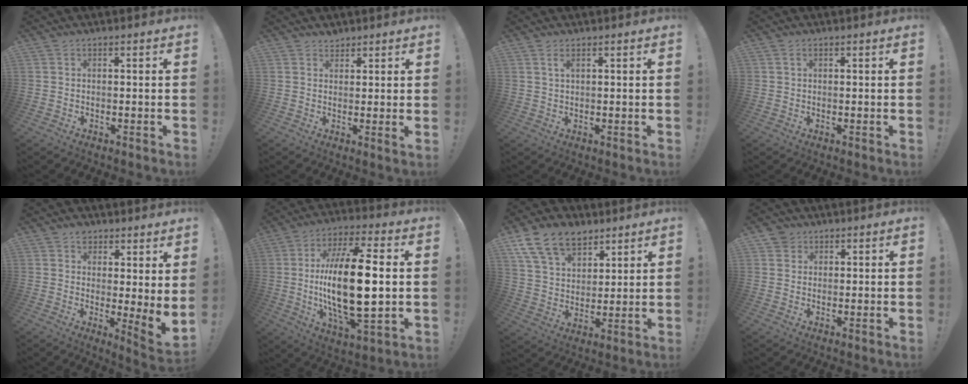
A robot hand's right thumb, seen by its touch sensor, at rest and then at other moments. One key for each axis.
{"total": 2.4, "fx": 2.2, "fy": 0.5, "fz": 0.6, "tx": 0.002, "ty": -0.017, "tz": 0.038}
{"total": 1.9, "fx": 1.0, "fy": 0.5, "fz": 1.5, "tx": -0.026, "ty": -0.001, "tz": 0.016}
{"total": 0.9, "fx": 0.5, "fy": 0.5, "fz": 0.5, "tx": -0.014, "ty": 0.004, "tz": 0.010}
{"total": 4.4, "fx": 2.4, "fy": 0.8, "fz": 3.6, "tx": -0.041, "ty": -0.036, "tz": 0.043}
{"total": 22.6, "fx": 0.0, "fy": 7.4, "fz": 21.3, "tx": -0.419, "ty": -0.013, "tz": -0.012}
{"total": 14.8, "fx": 9.5, "fy": 9.2, "fz": 6.6, "tx": -0.113, "ty": -0.054, "tz": 0.181}
{"total": 2.9, "fx": 1.9, "fy": 2.2, "fz": 0.3, "tx": 0.000, "ty": -0.008, "tz": 0.032}